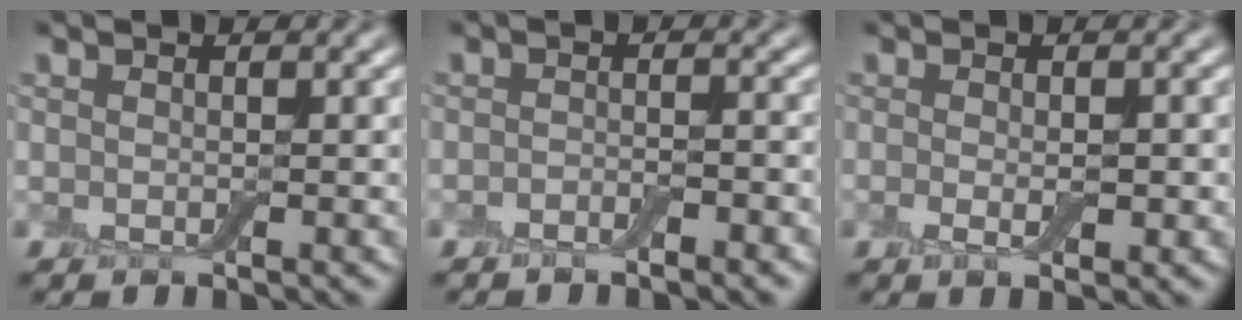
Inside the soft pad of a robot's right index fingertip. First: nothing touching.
{"total": 1.9, "force": [-1.3, 0.5, 1.4], "torque": [-0.022, 0.001, -0.023]}
{"total": 2.1, "force": [-0.4, 0.8, 1.9], "torque": [-0.037, -0.007, -0.006]}